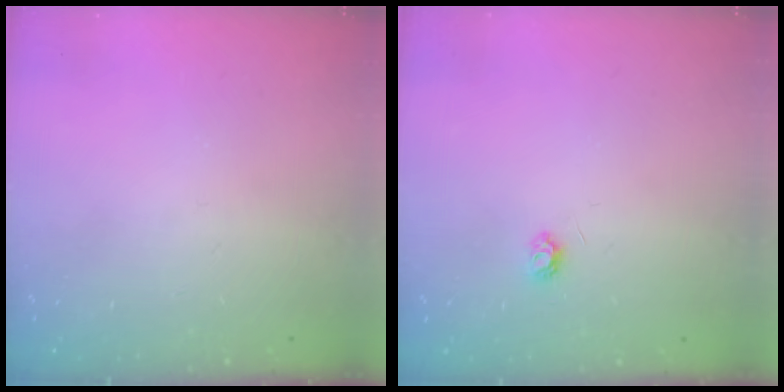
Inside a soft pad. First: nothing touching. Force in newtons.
{"total": 3.9, "press": 3.8, "slide": 0.6}